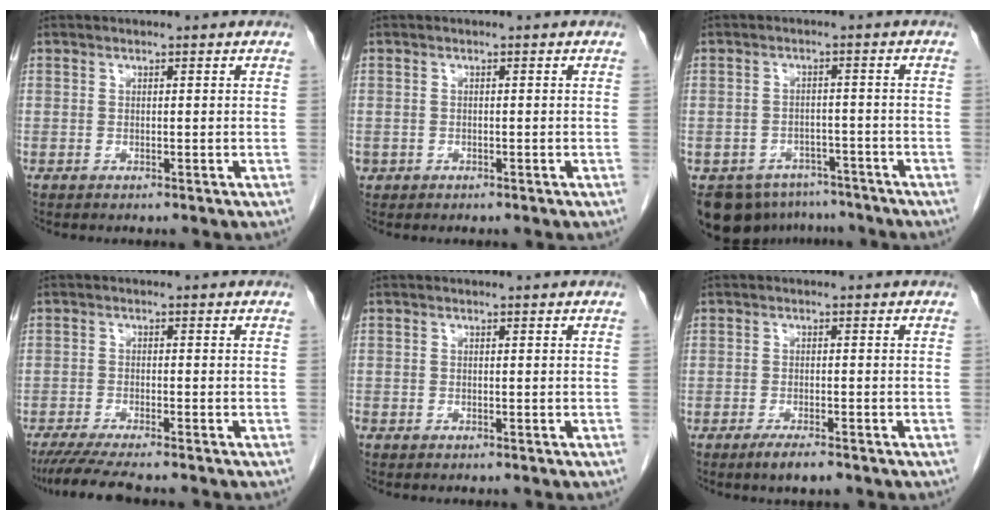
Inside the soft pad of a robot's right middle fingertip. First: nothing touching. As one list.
[{"total": 0.9, "force": [-0.3, 0.8, 0.1], "torque": [-0.004, 0.004, -0.002]}, {"total": 10.5, "force": [-8.2, 6.1, 2.3], "torque": [-0.039, 0.004, -0.106]}, {"total": 7.2, "force": [-6.1, 0.1, 3.7], "torque": [-0.056, -0.021, -0.100]}, {"total": 0.5, "force": [-0.4, 0.3, 0.1], "torque": [-0.001, 0.002, -0.008]}, {"total": 3.2, "force": [-2.3, 0.5, 2.2], "torque": [-0.043, -0.005, -0.037]}]